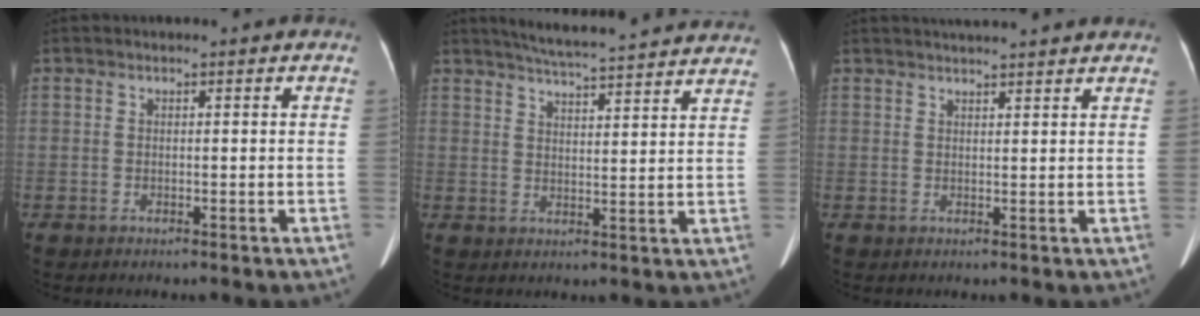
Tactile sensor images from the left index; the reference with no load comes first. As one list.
[{"total": 19.8, "force": [18.4, 1.0, 7.4], "torque": [-0.114, 0.001, 0.232]}, {"total": 8.1, "force": [7.5, 0.2, 3.2], "torque": [-0.048, 0.029, 0.090]}]